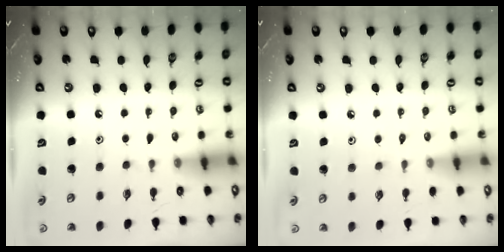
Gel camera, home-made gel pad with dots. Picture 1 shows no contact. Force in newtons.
{"total": 2.9, "press": 2.8, "slide": 0.6}